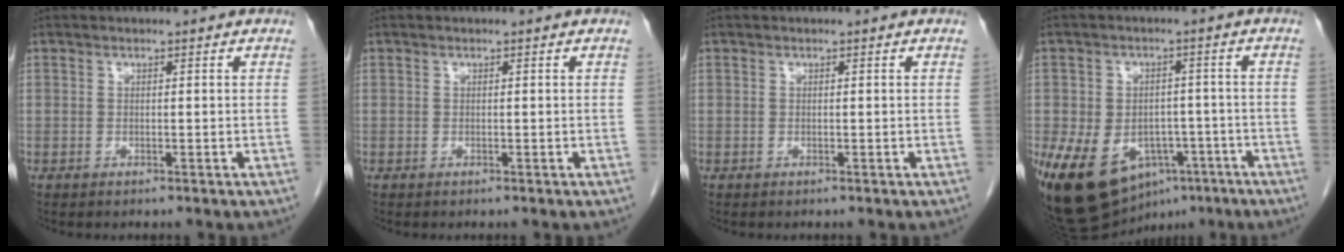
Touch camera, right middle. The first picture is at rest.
{"total": 0.0}
{"total": 0.0}
{"total": 17.4, "force": [-8.2, 11.5, 10.1], "torque": [-0.211, 0.004, -0.110]}